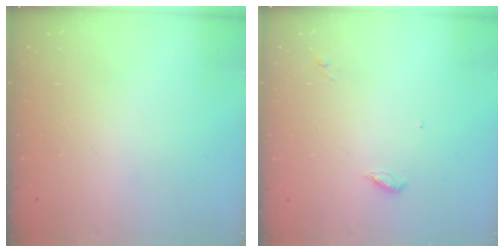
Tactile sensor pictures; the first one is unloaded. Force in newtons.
{"total": 4.0, "press": 4.0, "slide": 0.4}